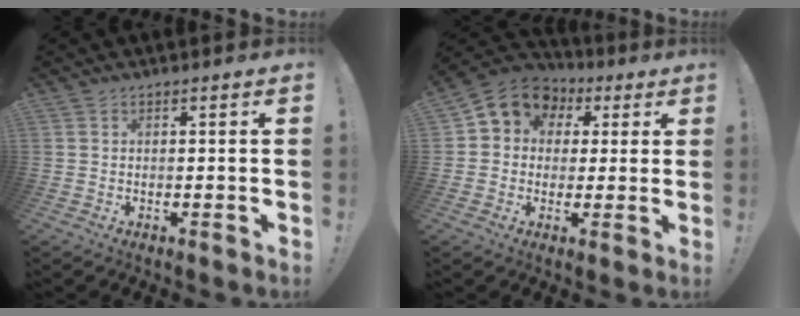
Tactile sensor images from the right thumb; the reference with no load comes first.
{"total": 9.4, "force": [3.3, 8.1, 3.5], "torque": [-0.051, -0.011, 0.066]}